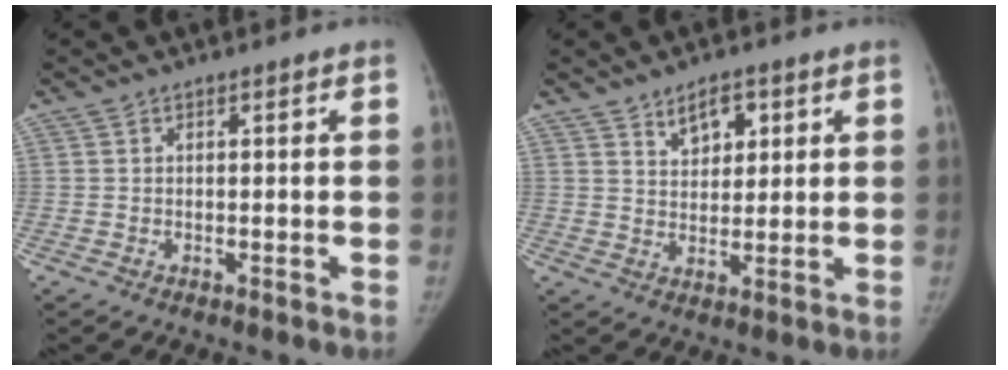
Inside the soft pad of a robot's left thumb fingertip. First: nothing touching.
{"total": 5.4, "force": [3.0, 3.1, 3.2], "torque": [-0.028, -0.019, 0.050]}